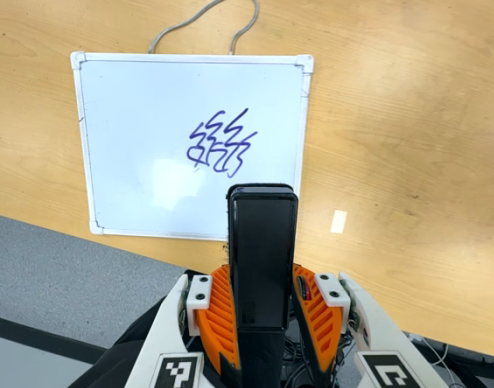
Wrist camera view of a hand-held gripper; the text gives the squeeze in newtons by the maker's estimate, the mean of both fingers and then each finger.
{"total": 5.2, "left": 3.4, "right": 7.0}